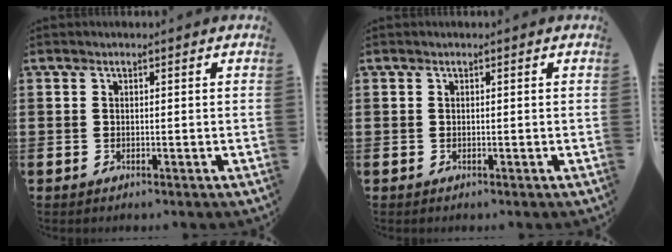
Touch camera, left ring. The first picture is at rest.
{"total": 0.0}